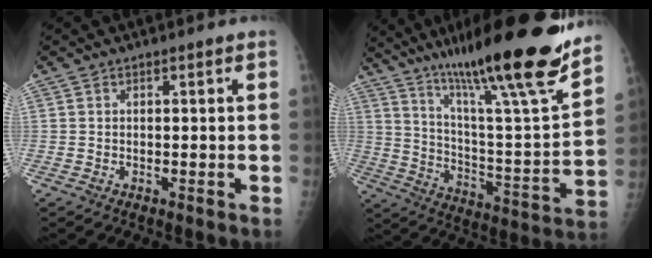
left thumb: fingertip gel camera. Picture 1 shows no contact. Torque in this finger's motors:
{"motor_torque": [1.86, -0.59, 1.38, -1.39, 0.41]}